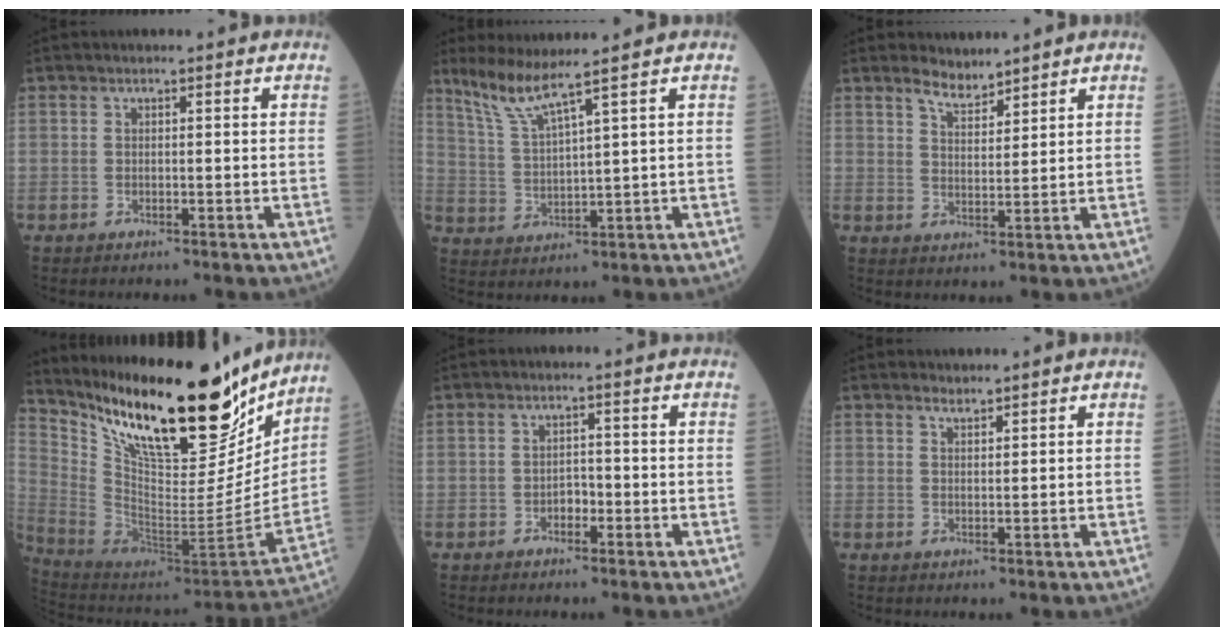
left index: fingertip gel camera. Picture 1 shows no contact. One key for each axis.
{"total": 6.0, "fx": 4.7, "fy": -1.5, "fz": 3.5, "tx": -0.075, "ty": -0.007, "tz": 0.100}
{"total": 3.5, "fx": 3.2, "fy": 0.8, "fz": 0.9, "tx": -0.018, "ty": 0.002, "tz": 0.060}
{"total": 26.8, "fx": 19.8, "fy": 7.2, "fz": 16.7, "tx": -0.287, "ty": -0.031, "tz": 0.327}
{"total": 1.7, "fx": -0.8, "fy": 1.0, "fz": 1.0, "tx": -0.010, "ty": 0.004, "tz": -0.017}
{"total": 1.4, "fx": 1.3, "fy": 0.2, "fz": 0.2, "tx": -0.008, "ty": 0.002, "tz": 0.026}